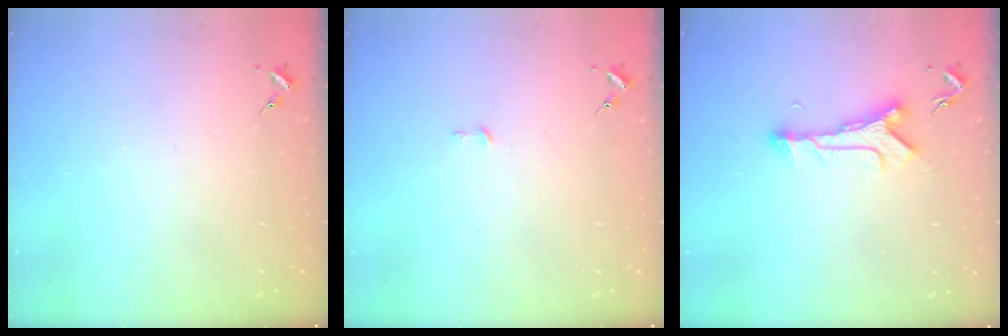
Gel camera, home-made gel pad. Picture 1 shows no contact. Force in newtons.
{"total": 3.5, "press": 3.5, "slide": 0.3}
{"total": 9.9, "press": 9.9, "slide": 0.2}